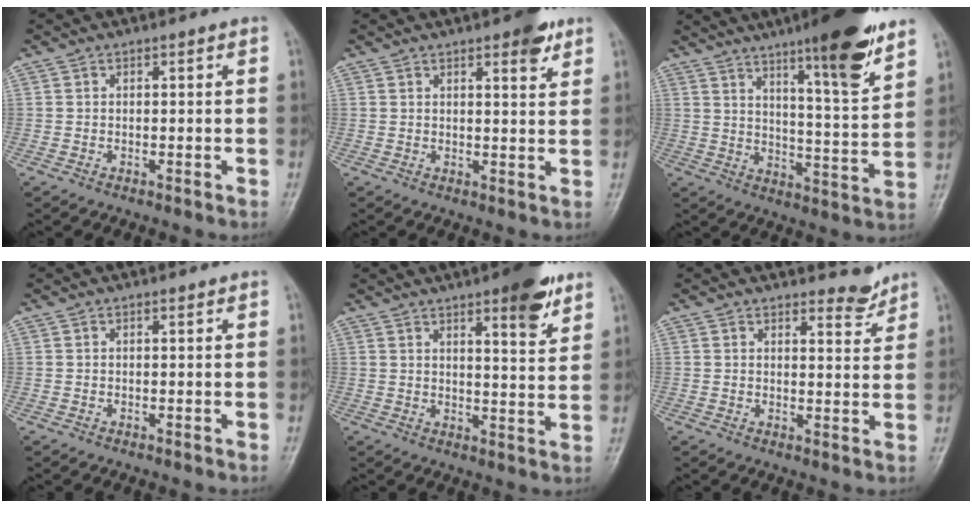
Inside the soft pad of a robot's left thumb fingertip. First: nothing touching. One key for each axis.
{"total": 5.2, "fx": 3.1, "fy": 1.6, "fz": 3.9, "tx": -0.040, "ty": -0.013, "tz": 0.037}
{"total": 16.4, "fx": 10.6, "fy": 2.2, "fz": 12.2, "tx": -0.165, "ty": -0.063, "tz": 0.163}
{"total": 0.0}
{"total": 9.7, "fx": 5.9, "fy": 2.3, "fz": 7.3, "tx": -0.085, "ty": -0.031, "tz": 0.078}
{"total": 3.3, "fx": 3.1, "fy": 1.0, "fz": 0.6, "tx": 0.005, "ty": -0.030, "tz": 0.042}